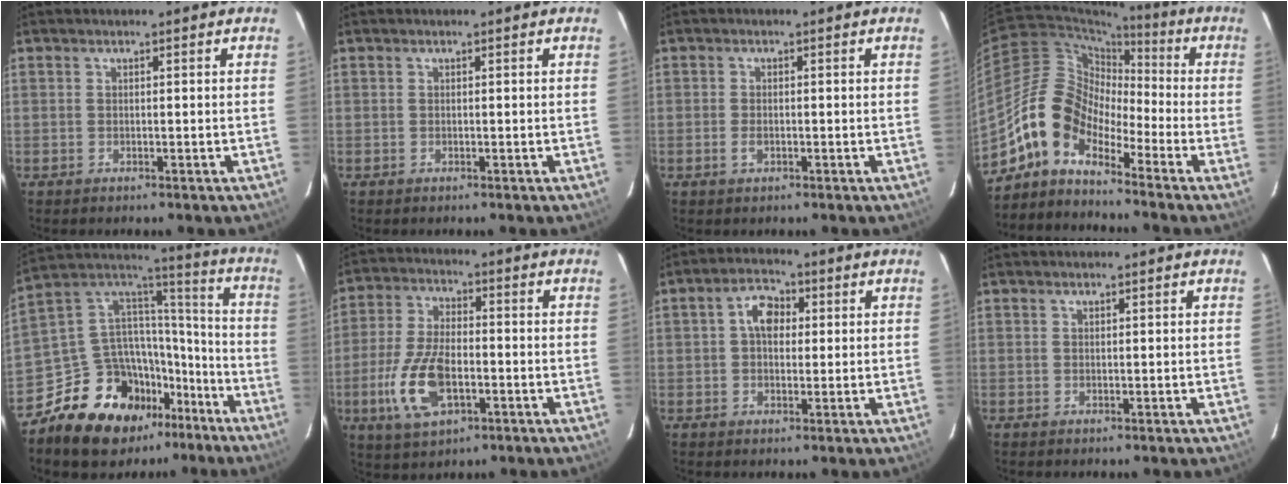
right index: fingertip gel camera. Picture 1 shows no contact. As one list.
[{"total": 0.0}, {"total": 1.7, "force": [-0.7, 1.0, 1.2], "torque": [-0.026, -0.001, -0.012]}, {"total": 10.1, "force": [-6.5, 5.8, 5.1], "torque": [-0.088, 0.028, -0.143]}, {"total": 20.8, "force": [-13.9, 12.5, 9.0], "torque": [-0.180, 0.060, -0.212]}, {"total": 12.7, "force": [-4.2, 6.2, 10.3], "torque": [-0.224, -0.005, -0.073]}, {"total": 5.3, "force": [0.9, 3.8, 3.6], "torque": [-0.063, 0.020, 0.015]}, {"total": 0.0}]